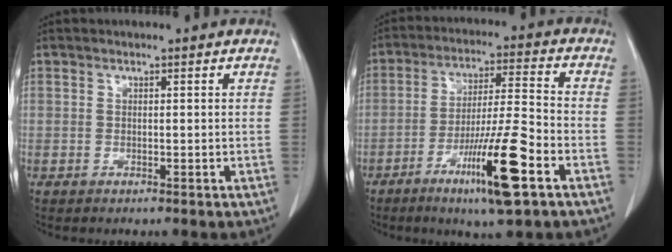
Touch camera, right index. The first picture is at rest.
{"total": 13.3, "force": [-6.4, 0.2, 11.7], "torque": [-0.205, -0.018, -0.111]}